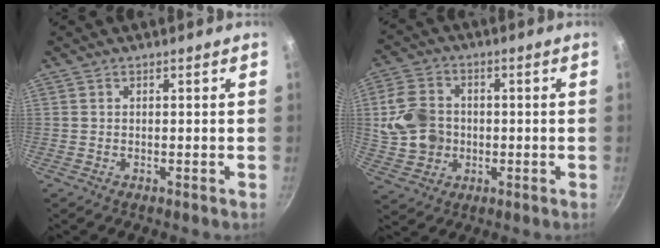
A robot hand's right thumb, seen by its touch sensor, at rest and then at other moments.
{"total": 10.8, "force": [0.0, 8.9, 6.0], "torque": [-0.096, 0.010, 0.001]}